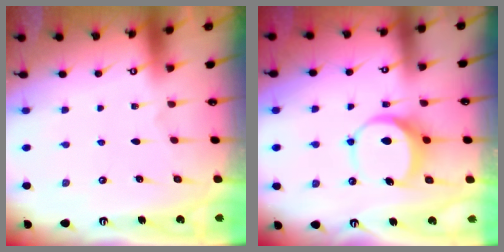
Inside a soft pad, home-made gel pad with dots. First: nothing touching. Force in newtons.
{"total": 7.6, "press": 7.6, "slide": 0.4}